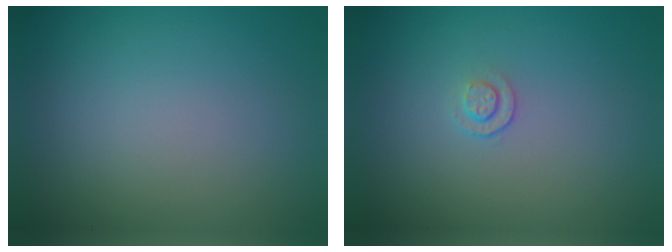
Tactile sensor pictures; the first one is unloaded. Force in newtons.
{"total": 0.9, "press": 0.6, "slide": 0.7}